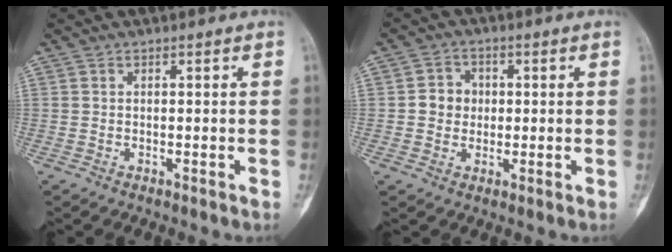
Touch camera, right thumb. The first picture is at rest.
{"total": 4.8, "force": [0.1, 4.4, 2.0], "torque": [-0.003, 0.007, -0.004]}